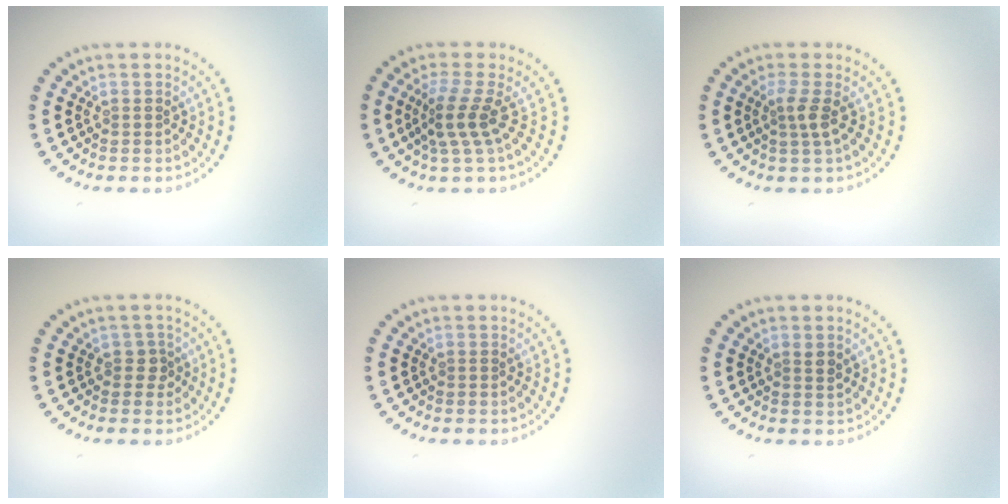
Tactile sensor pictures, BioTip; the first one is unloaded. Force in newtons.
{"total": 3.0, "press": 2.0, "slide": 2.2}
{"total": 1.8, "press": 1.3, "slide": 1.2}
{"total": 1.2, "press": 1.0, "slide": 0.7}
{"total": 0.0}
{"total": 0.9, "press": 0.8, "slide": 0.5}